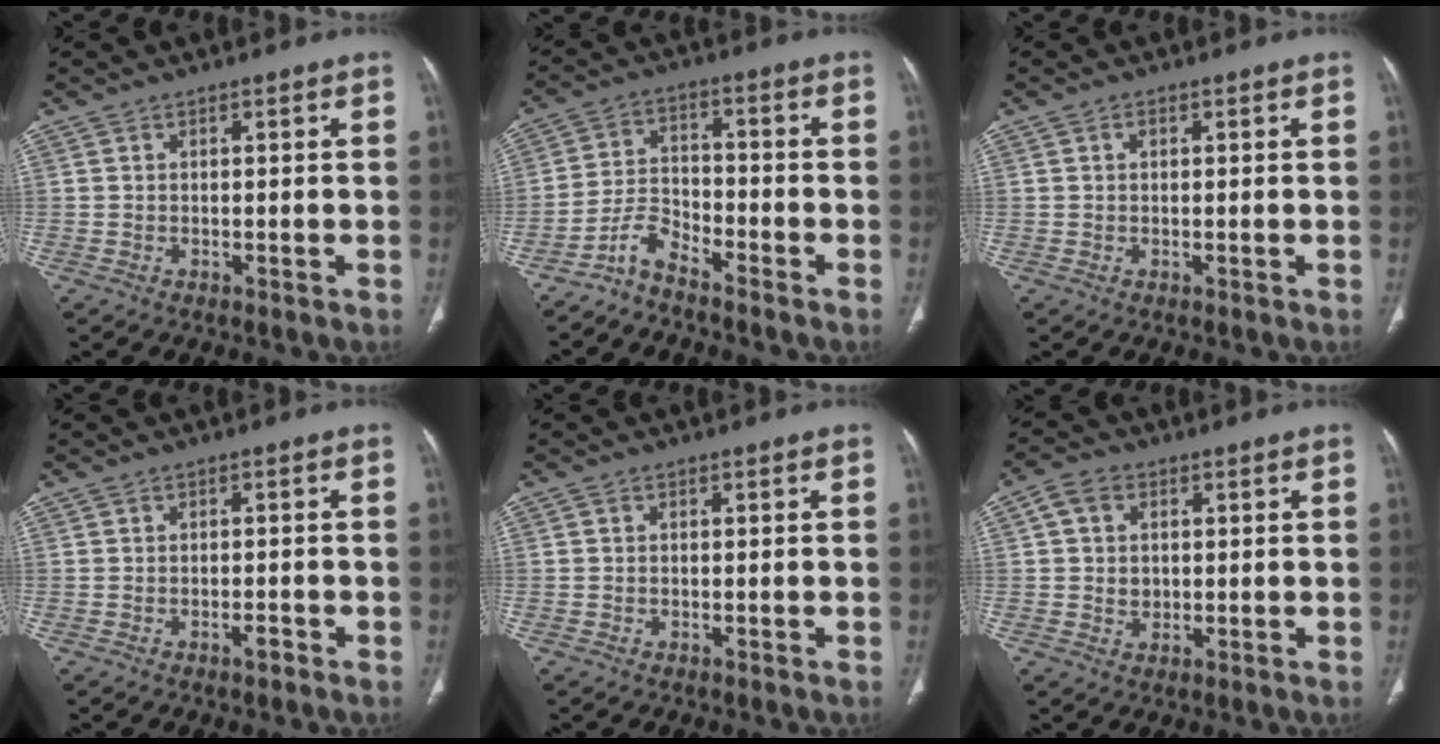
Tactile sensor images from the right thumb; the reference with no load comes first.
{"total": 5.1, "force": [-4.5, 1.3, 1.9], "torque": [-0.037, 0.038, -0.095]}
{"total": 0.7, "force": [0.2, 0.5, 0.5], "torque": [-0.006, 0.003, 0.003]}
{"total": 1.4, "force": [-0.9, 0.5, 0.9], "torque": [-0.013, 0.007, -0.013]}
{"total": 0.0}
{"total": 5.5, "force": [1.0, 4.4, 3.3], "torque": [-0.048, 0.001, 0.018]}